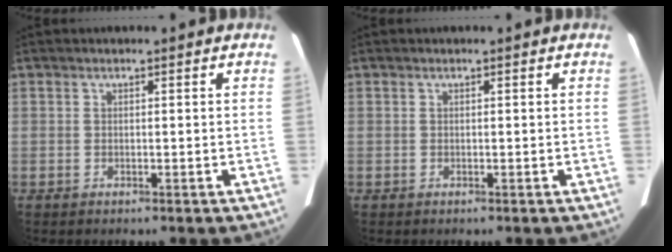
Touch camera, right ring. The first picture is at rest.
{"total": 0.0}